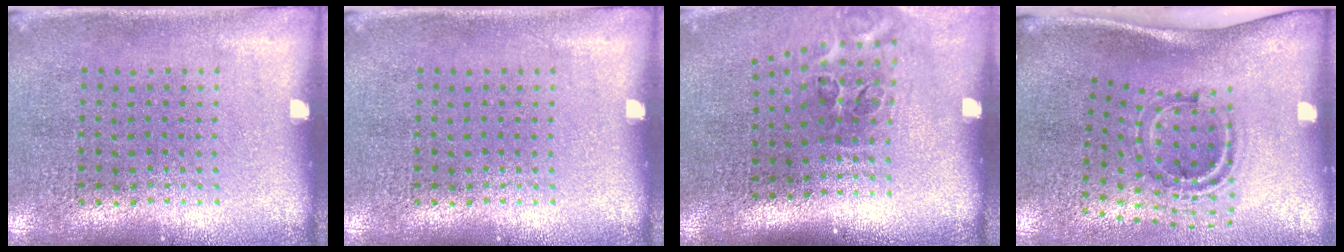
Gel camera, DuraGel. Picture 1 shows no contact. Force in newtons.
{"total": 0.0}
{"total": 2.2, "press": 1.3, "slide": 1.7}
{"total": 1.5, "press": 1.1, "slide": 1.0}